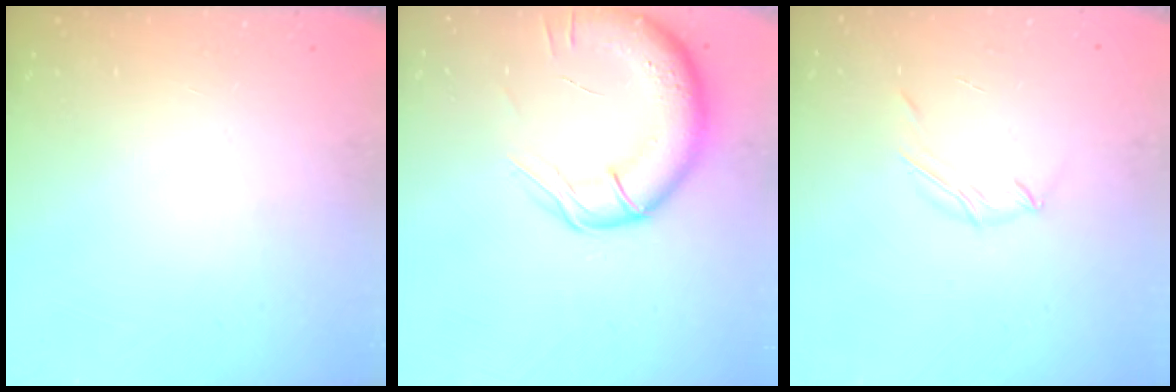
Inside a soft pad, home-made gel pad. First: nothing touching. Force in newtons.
{"total": 15.4, "press": 14.9, "slide": 4.0}
{"total": 4.4, "press": 4.3, "slide": 0.8}